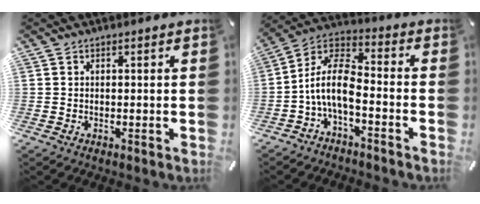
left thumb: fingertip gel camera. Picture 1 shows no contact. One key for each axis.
{"total": 10.4, "fx": -3.9, "fy": 5.1, "fz": 8.1, "tx": -0.178, "ty": 0.001, "tz": -0.076}